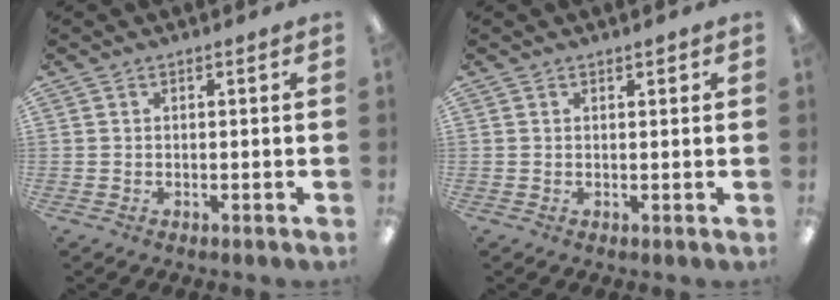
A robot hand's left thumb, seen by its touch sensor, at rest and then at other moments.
{"total": 0.7, "force": [0.6, 0.3, 0.3], "torque": [-0.006, 0.001, 0.011]}